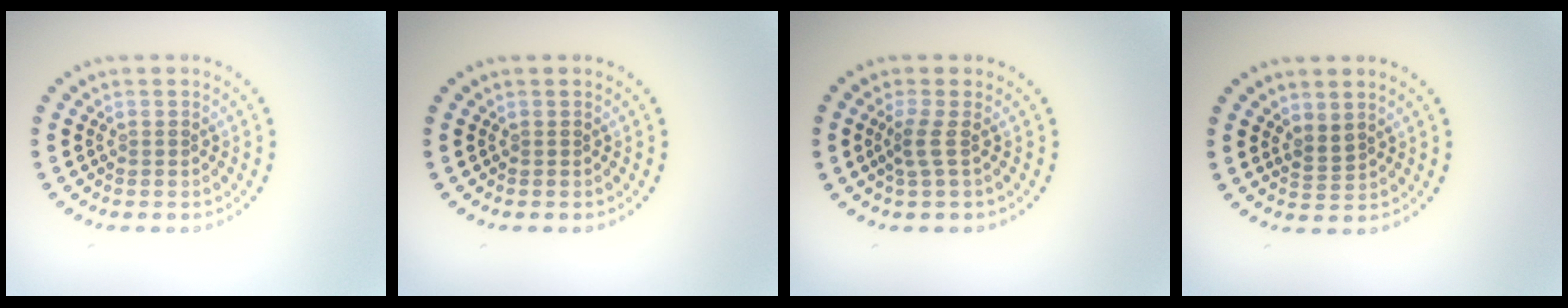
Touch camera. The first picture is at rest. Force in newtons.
{"total": 0.0}
{"total": 1.8, "press": 1.1, "slide": 1.4}
{"total": 1.6, "press": 1.2, "slide": 1.1}